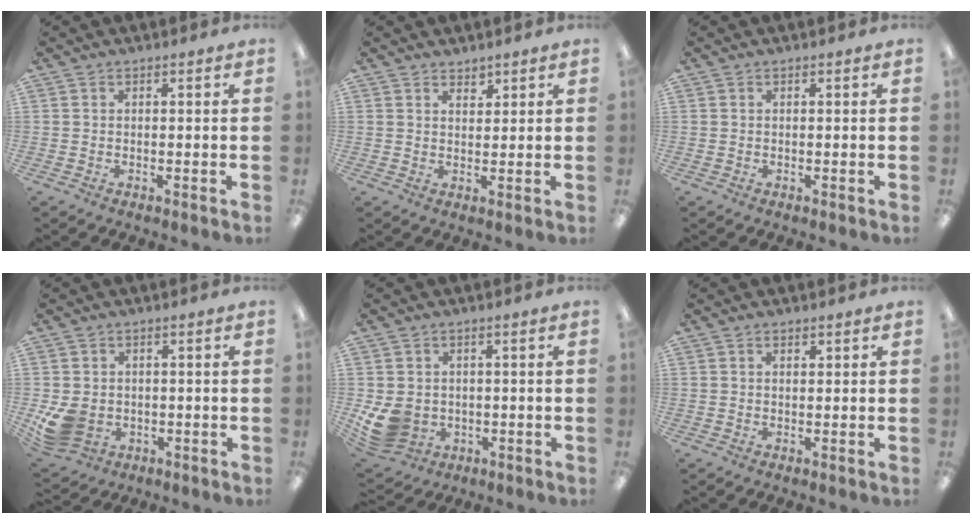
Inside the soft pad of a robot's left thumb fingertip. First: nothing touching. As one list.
[{"total": 2.1, "force": [1.9, 0.8, 0.3], "torque": [0.001, -0.010, 0.035]}, {"total": 0.0}, {"total": 7.7, "force": [-1.4, 6.2, 4.3], "torque": [-0.098, 0.006, -0.022]}, {"total": 8.3, "force": [-0.9, 7.0, 4.3], "torque": [-0.111, 0.001, -0.014]}, {"total": 1.4, "force": [0.7, 0.6, 1.0], "torque": [-0.012, -0.002, 0.011]}]